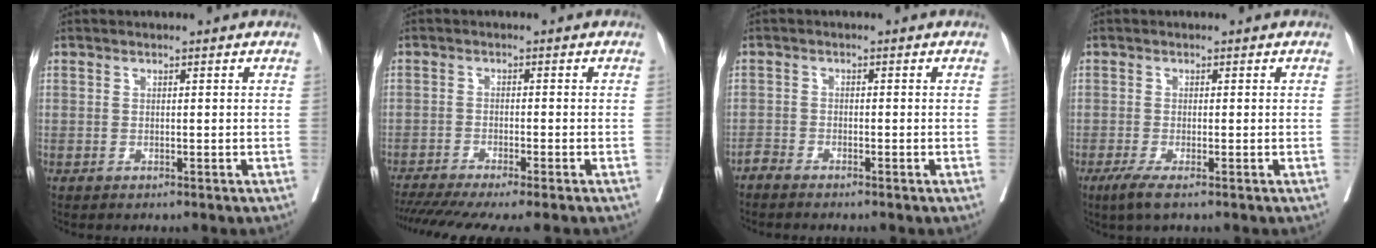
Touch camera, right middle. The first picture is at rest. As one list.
[{"total": 11.8, "force": [-9.9, 0.1, 6.4], "torque": [-0.088, -0.019, -0.153]}, {"total": 1.5, "force": [-1.5, -0.3, 0.2], "torque": [-0.002, -0.001, -0.031]}, {"total": 2.7, "force": [-1.5, 0.0, 2.2], "torque": [-0.046, -0.010, -0.032]}]